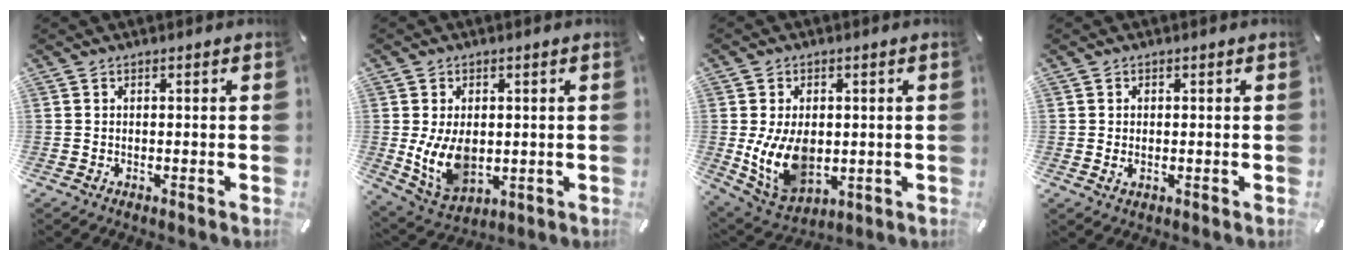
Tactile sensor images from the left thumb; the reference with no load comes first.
{"total": 10.3, "force": [-0.3, 7.3, 7.3], "torque": [-0.154, -0.003, -0.001]}
{"total": 12.3, "force": [-0.6, 8.8, 8.5], "torque": [-0.167, -0.003, -0.006]}
{"total": 1.1, "force": [0.1, 0.8, 0.8], "torque": [-0.008, 0.001, 0.000]}